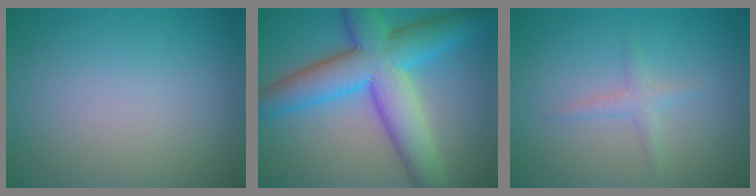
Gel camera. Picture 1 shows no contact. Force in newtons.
{"total": 10.2, "press": 10.2, "slide": 0.1}
{"total": 1.3, "press": 1.3, "slide": 0.0}